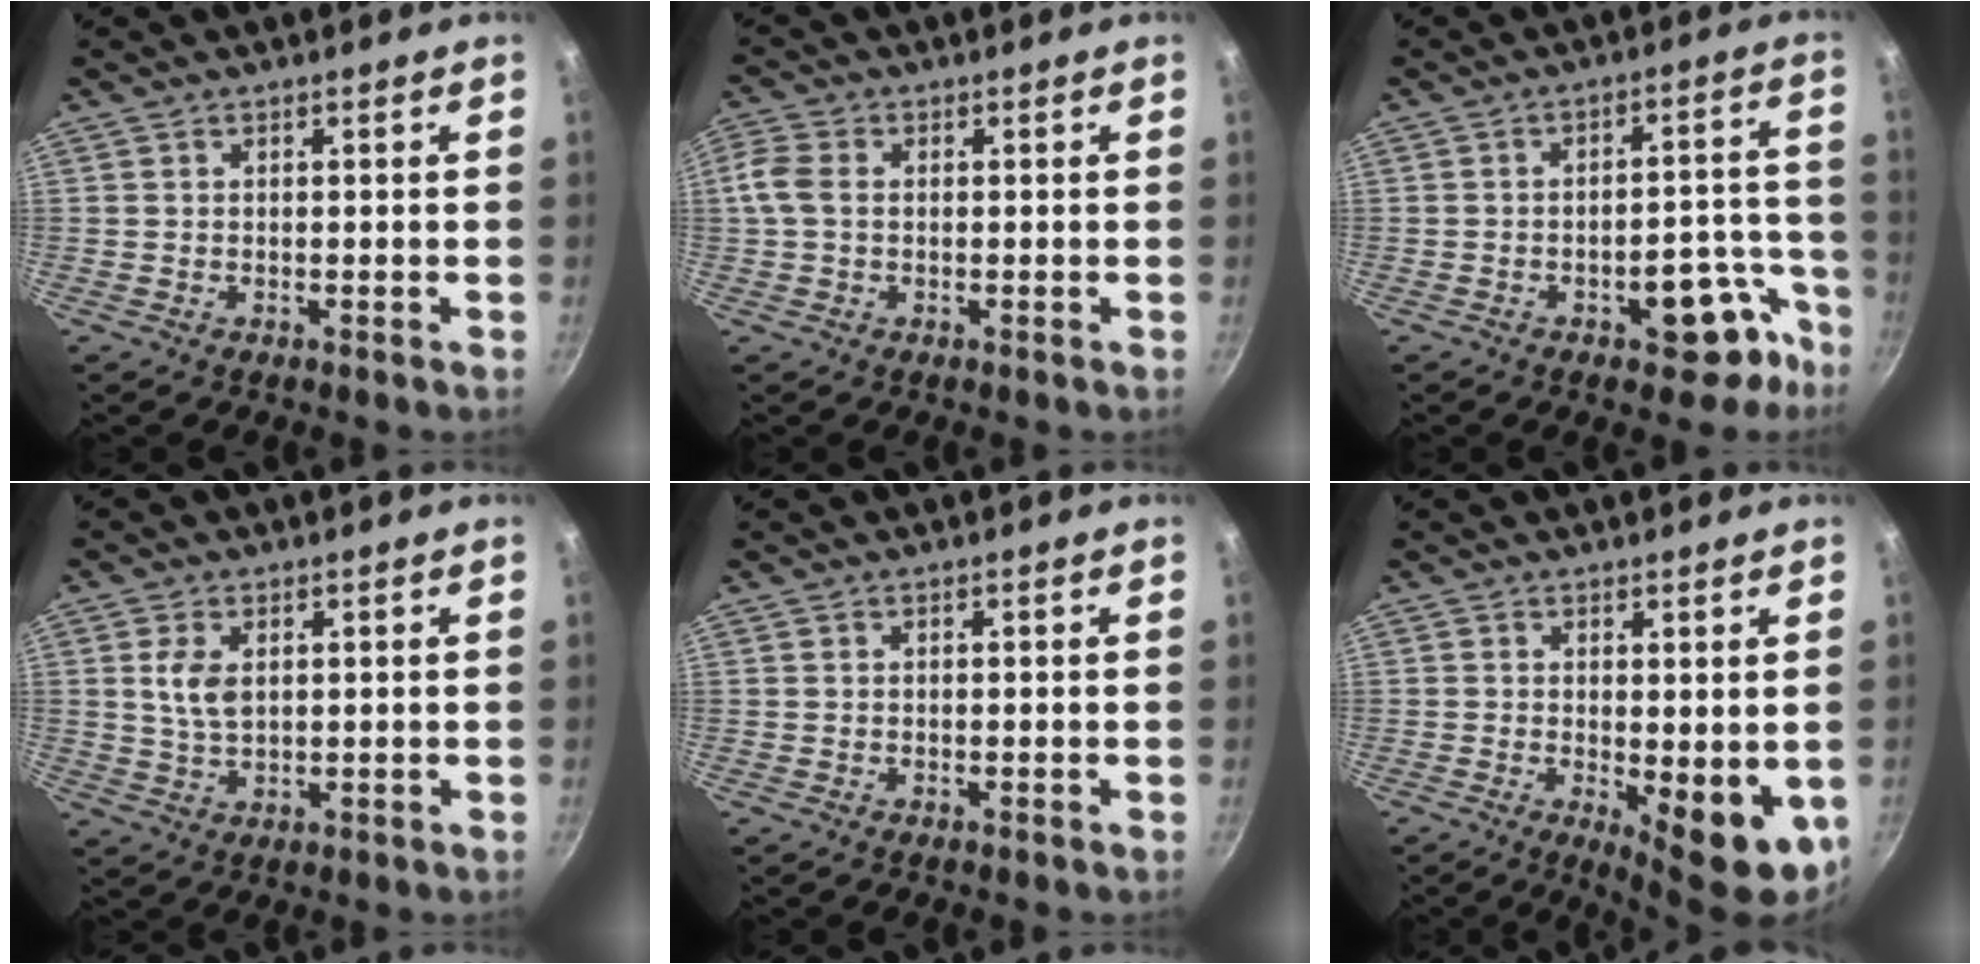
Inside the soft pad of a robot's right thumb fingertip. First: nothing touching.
{"total": 4.5, "force": [0.1, 3.2, 3.2], "torque": [-0.074, 0.010, -0.006]}
{"total": 11.4, "force": [-6.0, 5.7, 7.8], "torque": [-0.034, 0.062, -0.070]}
{"total": 5.1, "force": [1.2, 3.0, 3.9], "torque": [-0.074, -0.005, 0.025]}
{"total": 0.0}
{"total": 9.5, "force": [-1.2, 3.7, 8.7], "torque": [-0.099, -0.008, -0.004]}